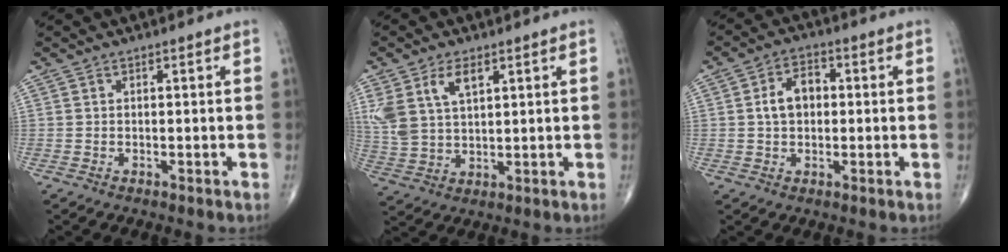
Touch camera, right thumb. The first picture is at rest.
{"total": 8.9, "force": [4.1, 4.8, 6.4], "torque": [-0.131, -0.006, 0.087]}
{"total": 6.1, "force": [0.4, 4.2, 4.4], "torque": [-0.069, 0.019, 0.001]}